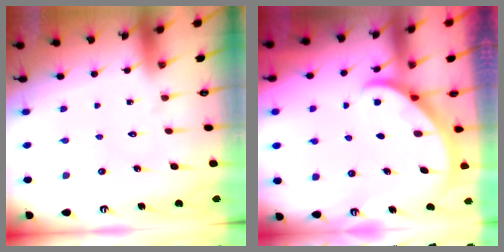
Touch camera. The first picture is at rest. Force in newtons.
{"total": 2.9, "press": 2.9, "slide": 0.2}